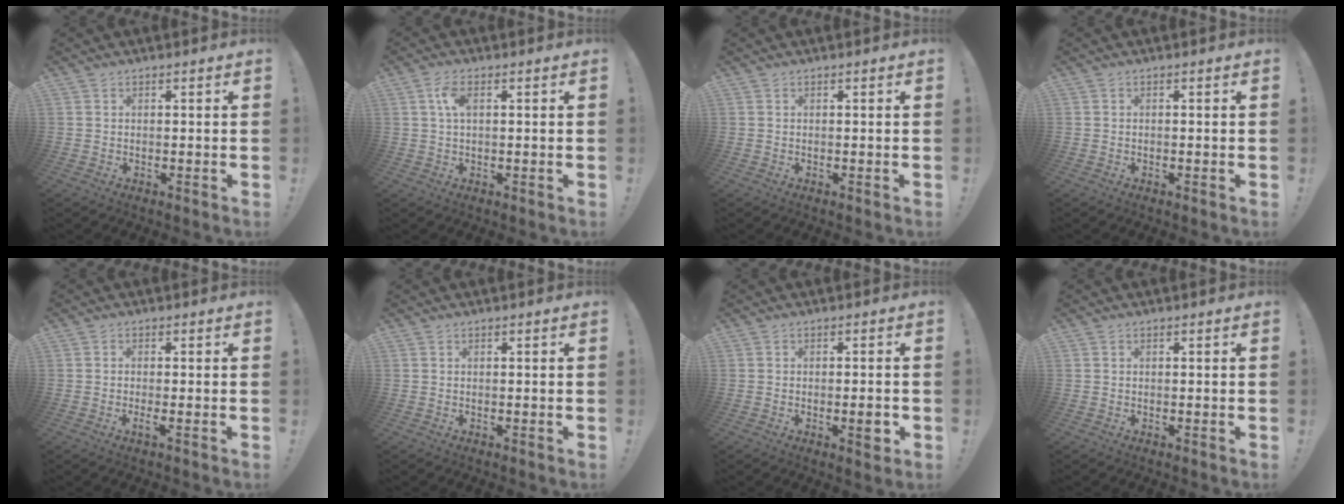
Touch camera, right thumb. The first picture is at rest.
{"total": 4.6, "force": [1.3, 2.1, 3.9], "torque": [-0.071, 0.004, 0.020]}
{"total": 0.0}
{"total": 0.0}
{"total": 2.0, "force": [-0.7, -0.3, 1.9], "torque": [-0.030, -0.007, -0.013]}
{"total": 0.0}
{"total": 3.3, "force": [-1.1, 0.8, 3.0], "torque": [-0.034, -0.002, -0.019]}
{"total": 0.0}